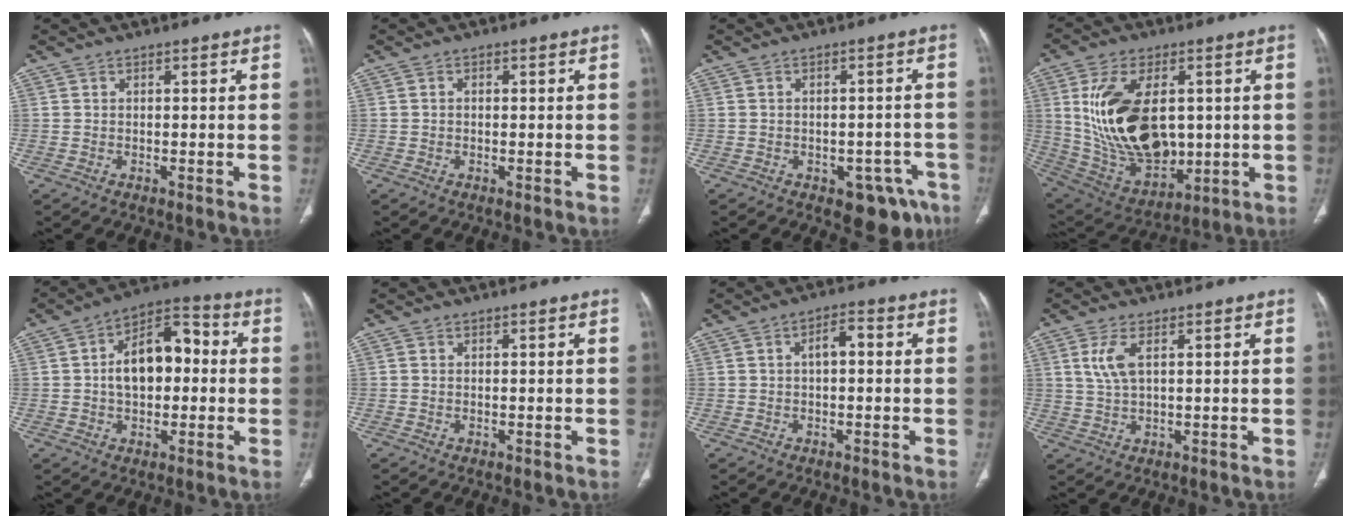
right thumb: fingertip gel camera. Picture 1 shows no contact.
{"total": 0.5, "force": [0.0, 0.4, 0.3], "torque": [-0.006, 0.003, -0.001]}
{"total": 8.0, "force": [-4.8, 4.6, 4.5], "torque": [-0.023, 0.028, -0.057]}
{"total": 22.2, "force": [2.4, 13.2, 17.7], "torque": [-0.309, -0.018, 0.068]}
{"total": 13.2, "force": [0.6, 8.0, 10.4], "torque": [-0.143, 0.036, 0.000]}
{"total": 0.0}
{"total": 3.5, "force": [0.1, 1.7, 3.1], "torque": [-0.045, 0.015, -0.003]}
{"total": 4.8, "force": [1.6, 1.8, 4.1], "torque": [-0.102, -0.001, 0.037]}